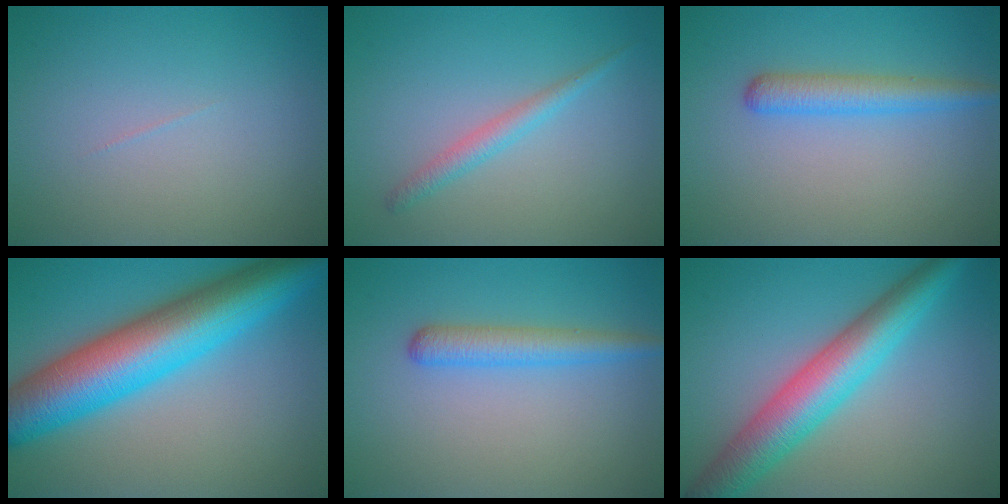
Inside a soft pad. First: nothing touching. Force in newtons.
{"total": 1.7, "press": 1.7, "slide": 0.1}
{"total": 2.9, "press": 2.9, "slide": 0.1}
{"total": 12.1, "press": 12.1, "slide": 0.2}
{"total": 2.9, "press": 2.9, "slide": 0.1}
{"total": 7.3, "press": 7.3, "slide": 0.1}